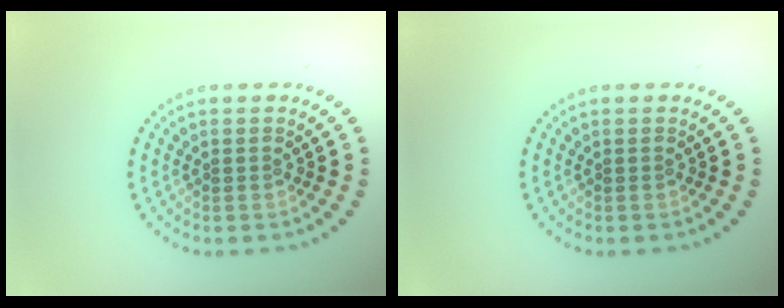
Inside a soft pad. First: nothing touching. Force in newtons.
{"total": 0.0}